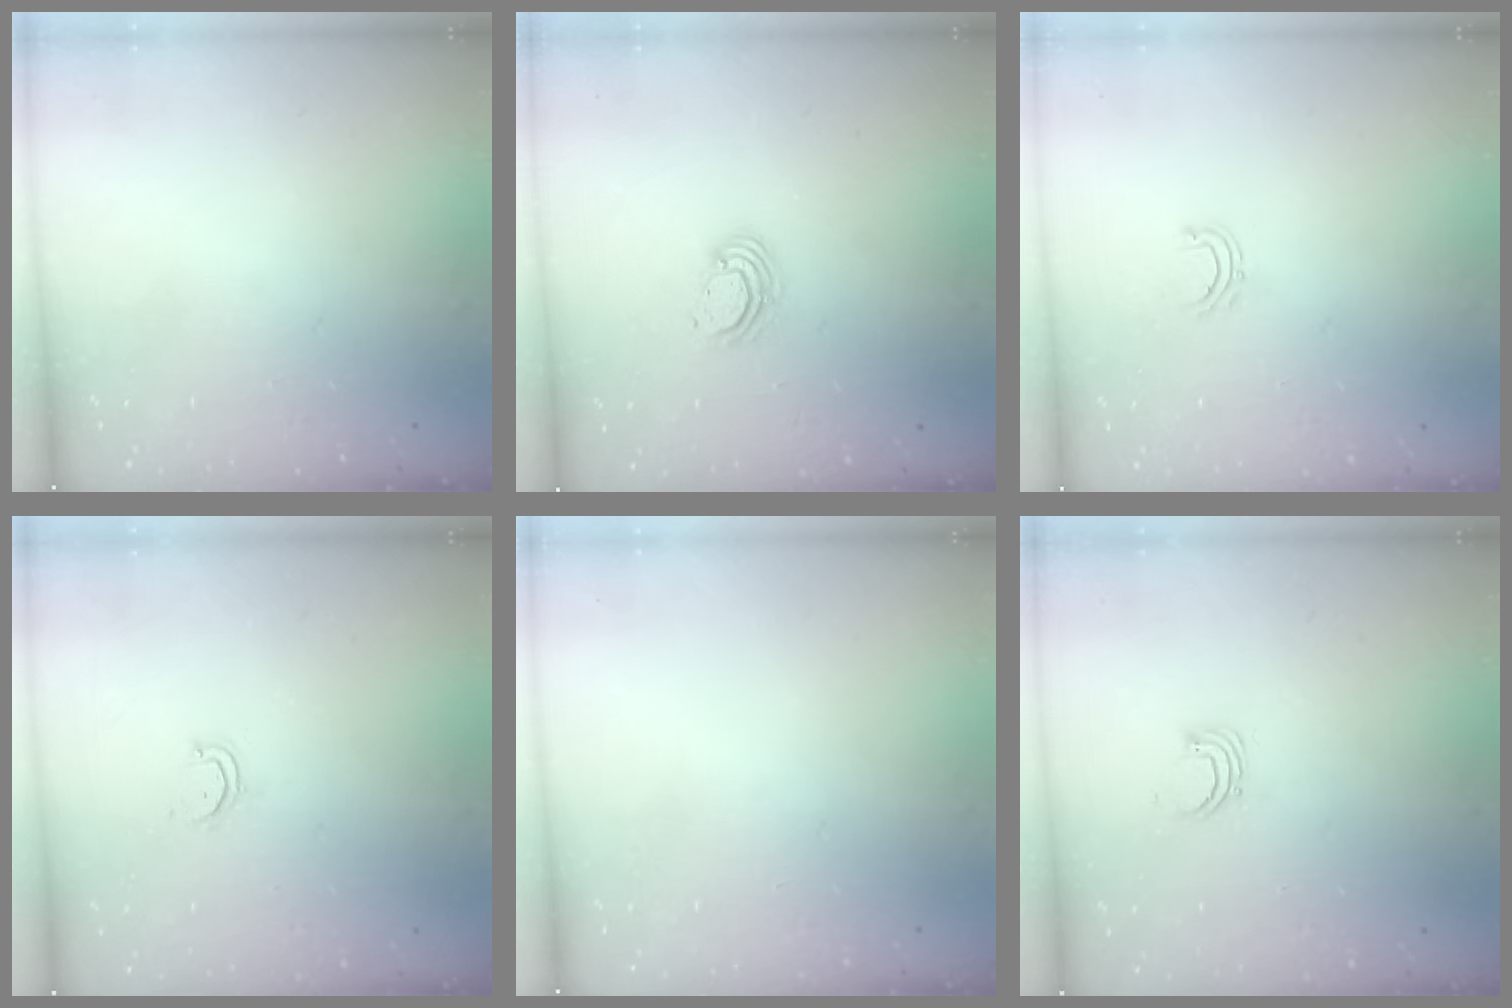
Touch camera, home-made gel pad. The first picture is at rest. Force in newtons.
{"total": 3.5, "press": 3.5, "slide": 0.3}
{"total": 5.3, "press": 5.2, "slide": 0.6}
{"total": 2.6, "press": 2.6, "slide": 0.2}
{"total": 0.0}
{"total": 2.3, "press": 2.3, "slide": 0.1}